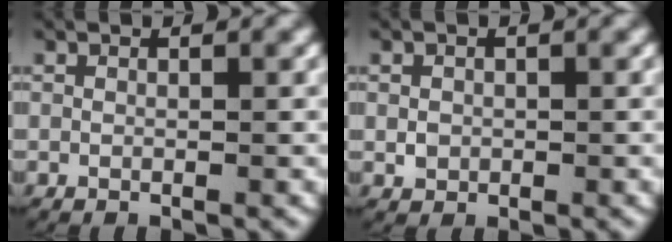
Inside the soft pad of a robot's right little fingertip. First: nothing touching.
{"total": 0.8, "force": [0.0, 0.8, 0.3], "torque": [-0.009, 0.001, 0.001]}